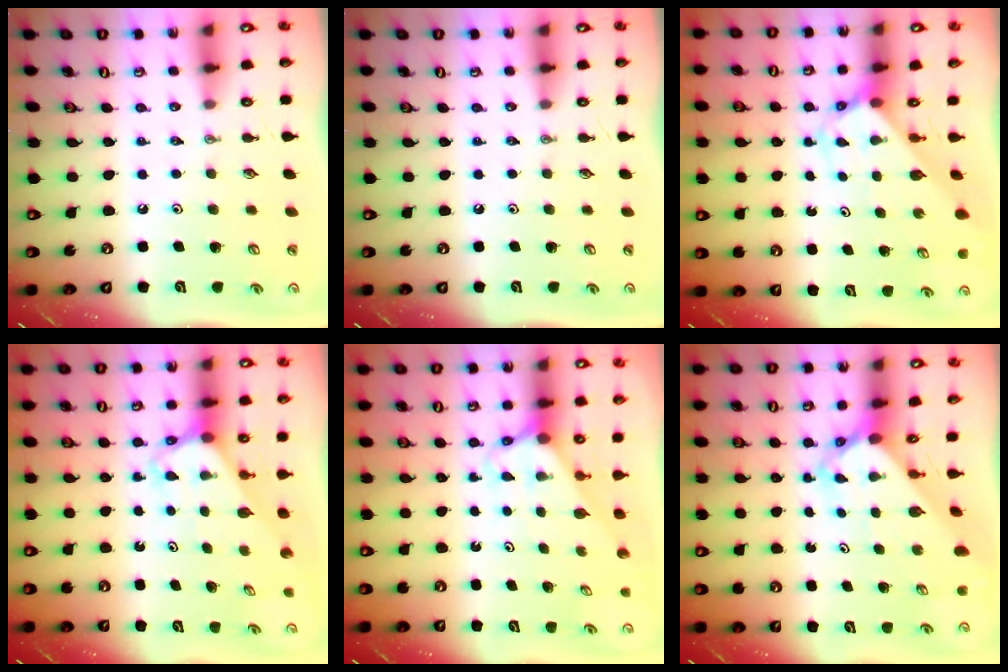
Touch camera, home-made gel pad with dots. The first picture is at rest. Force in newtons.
{"total": 0.0}
{"total": 2.8, "press": 2.8, "slide": 0.2}
{"total": 2.7, "press": 2.7, "slide": 0.2}
{"total": 2.7, "press": 2.7, "slide": 0.1}
{"total": 3.5, "press": 3.5, "slide": 0.2}